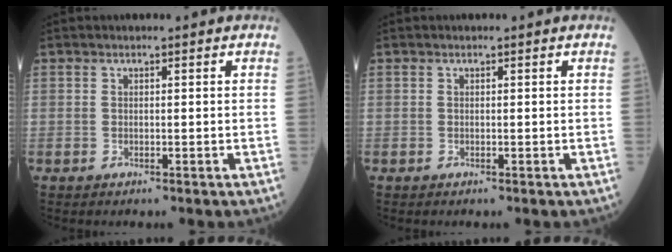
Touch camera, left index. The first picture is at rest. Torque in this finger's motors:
{"motor_torque": [0.00, 0.00, 0.00, 0.00]}